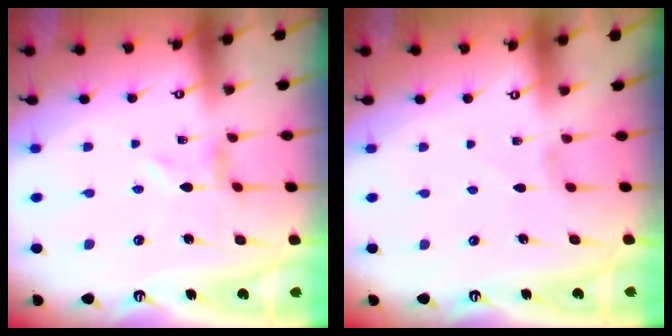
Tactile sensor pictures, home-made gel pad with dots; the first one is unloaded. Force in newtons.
{"total": 0.7, "press": 0.6, "slide": 0.3}